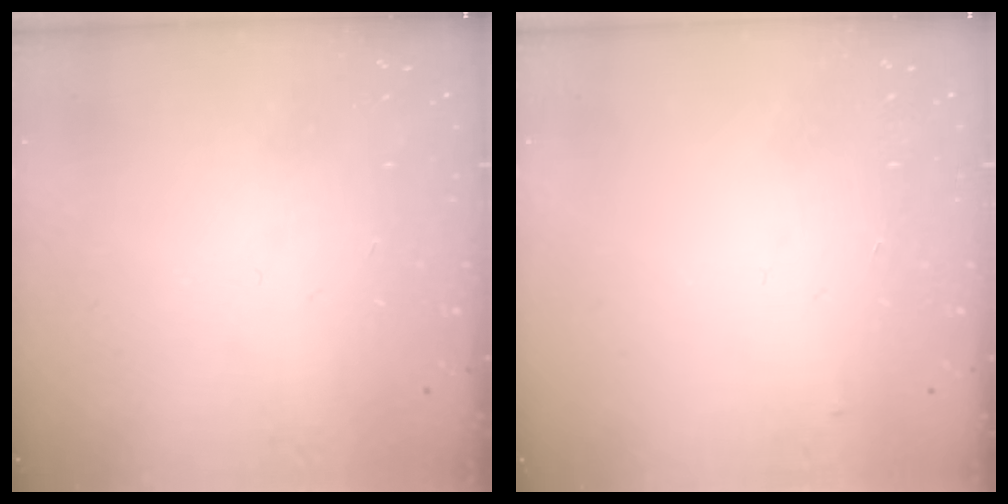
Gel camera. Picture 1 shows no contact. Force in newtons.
{"total": 2.5, "press": 2.5, "slide": 0.4}